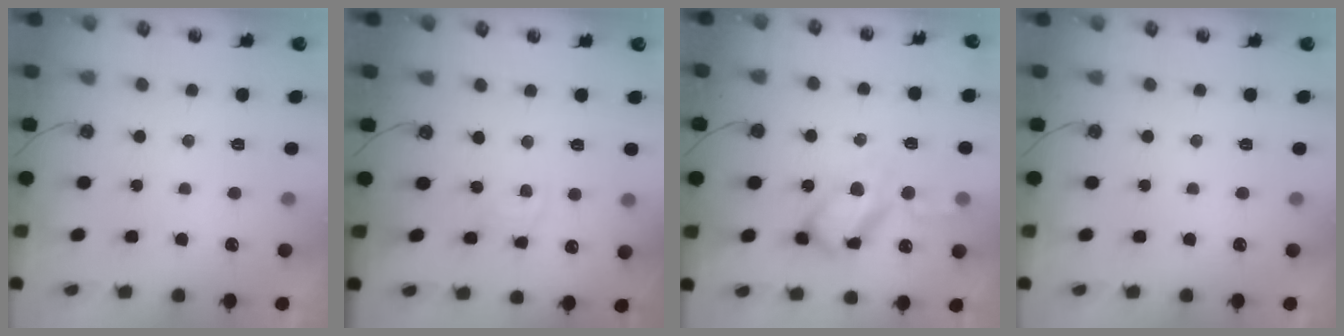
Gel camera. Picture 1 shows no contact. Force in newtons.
{"total": 2.7, "press": 2.6, "slide": 0.4}
{"total": 15.2, "press": 15.2, "slide": 1.3}
{"total": 0.0}